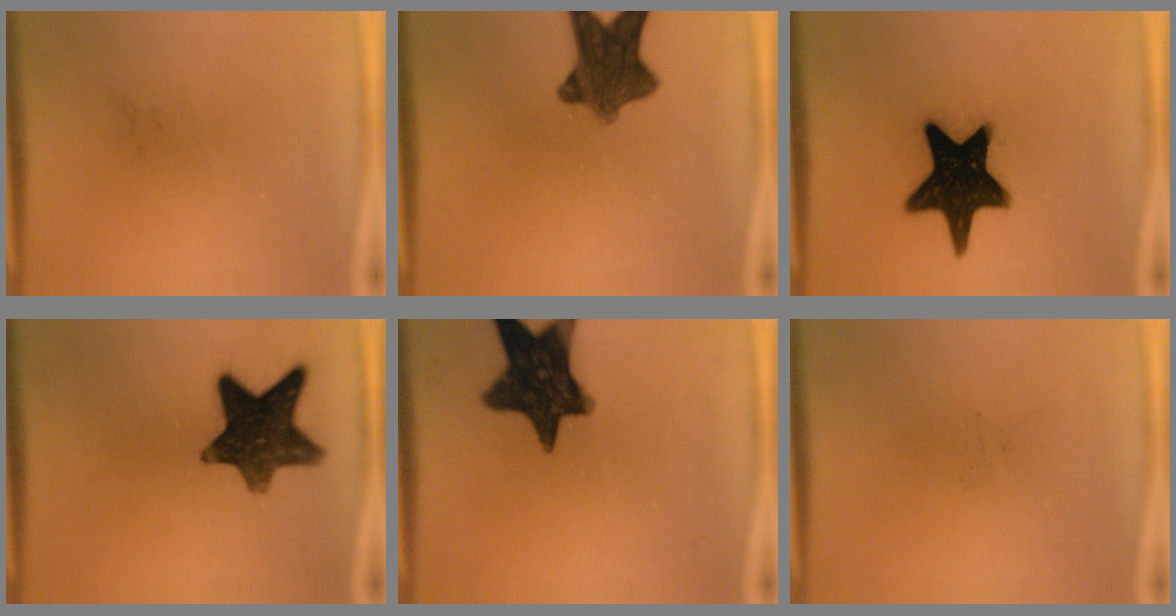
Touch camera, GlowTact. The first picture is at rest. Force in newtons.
{"total": 9.4}
{"total": 18.7}
{"total": 12.6}
{"total": 14.4}
{"total": 0.0}